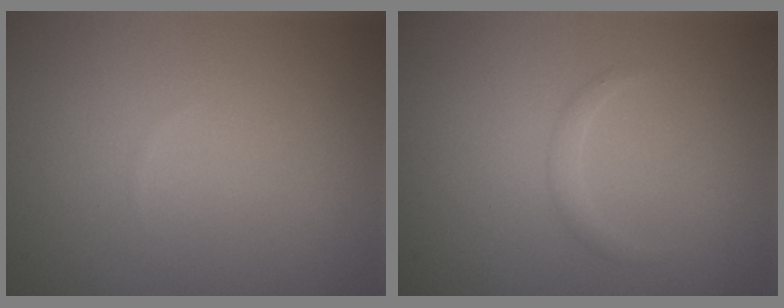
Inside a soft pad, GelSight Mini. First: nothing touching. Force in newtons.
{"total": 0.9, "press": 0.9, "slide": 0.0}